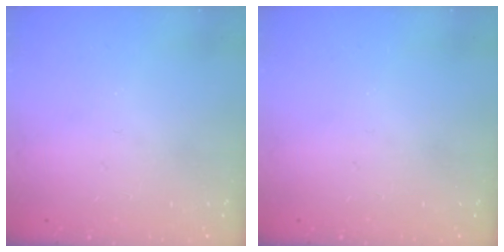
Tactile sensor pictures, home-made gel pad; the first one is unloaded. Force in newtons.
{"total": 0.0}